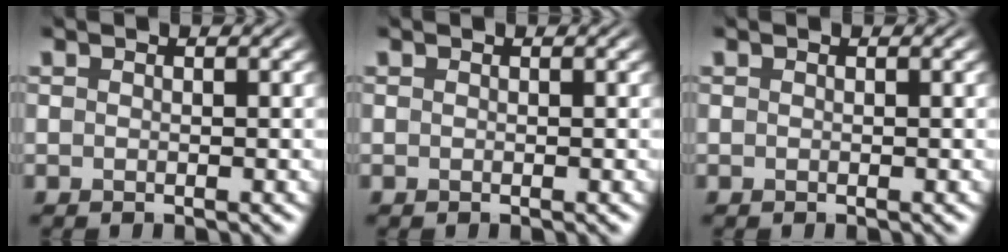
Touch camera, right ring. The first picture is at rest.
{"total": 0.0}
{"total": 0.0}